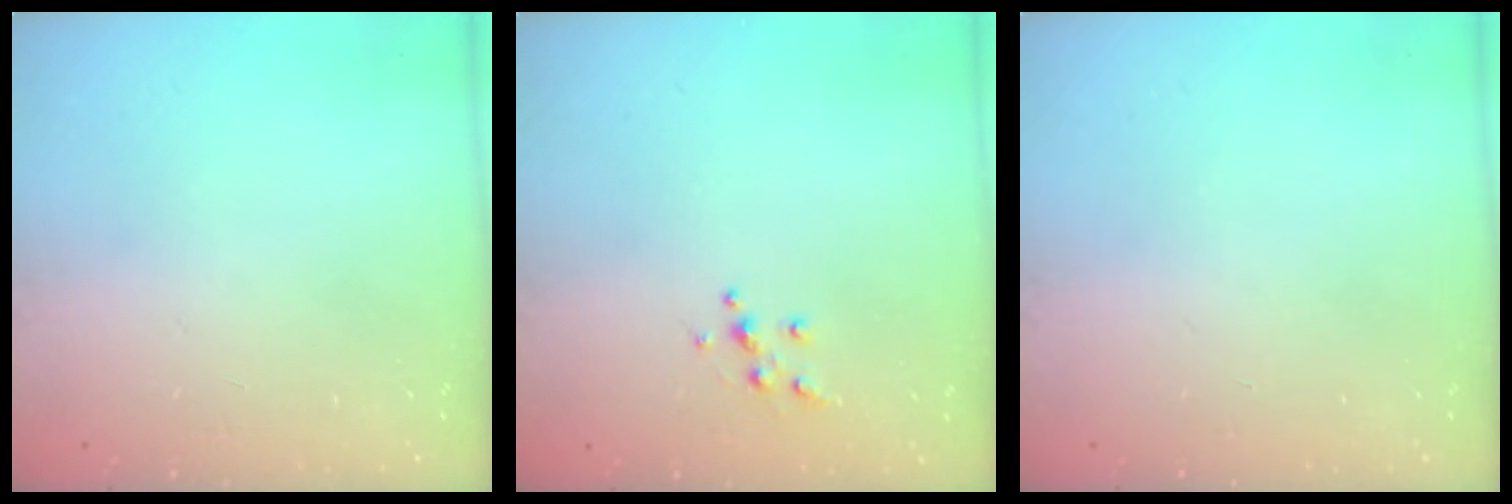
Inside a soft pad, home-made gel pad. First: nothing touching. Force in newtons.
{"total": 5.8, "press": 5.7, "slide": 0.5}
{"total": 0.0}